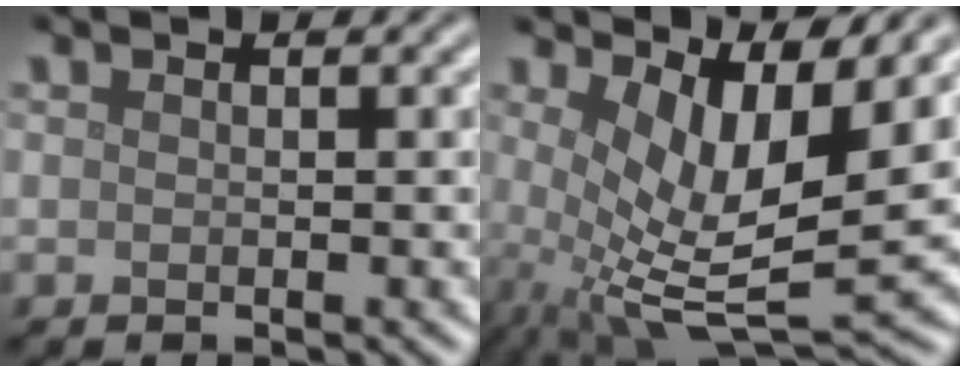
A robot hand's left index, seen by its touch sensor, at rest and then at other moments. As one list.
[{"total": 8.9, "force": [1.8, 3.2, 8.1], "torque": [-0.157, -0.014, 0.036]}]